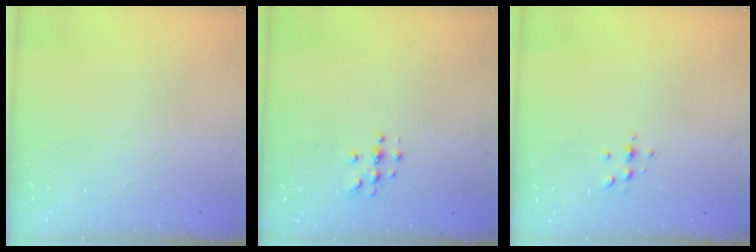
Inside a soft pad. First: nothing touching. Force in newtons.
{"total": 3.0, "press": 3.0, "slide": 0.3}
{"total": 3.9, "press": 3.9, "slide": 0.6}